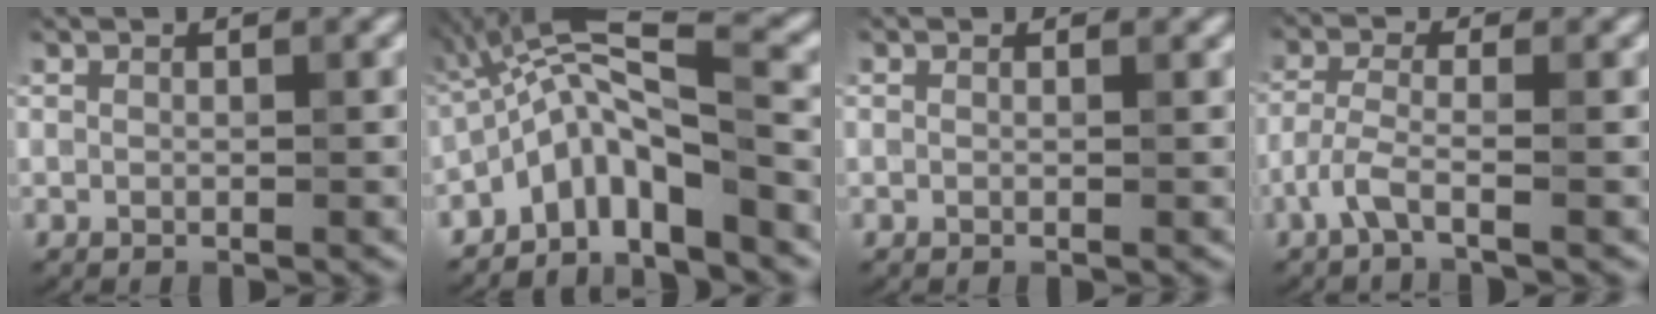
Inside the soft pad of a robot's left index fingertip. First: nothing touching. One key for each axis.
{"total": 6.4, "fx": -3.4, "fy": 1.3, "fz": 5.2, "tx": -0.088, "ty": 0.017, "tz": -0.069}
{"total": 0.0}
{"total": 2.6, "fx": -1.7, "fy": 0.4, "fz": 1.9, "tx": -0.047, "ty": 0.003, "tz": -0.043}